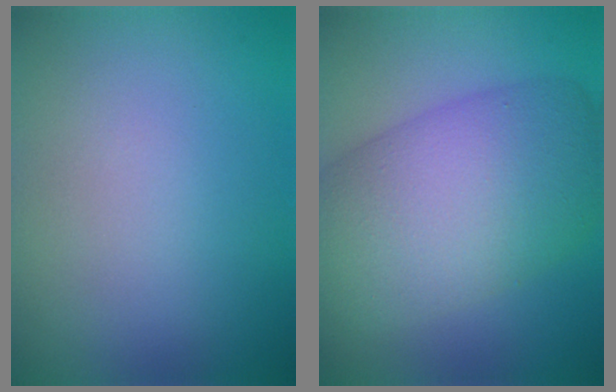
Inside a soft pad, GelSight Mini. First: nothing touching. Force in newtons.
{"total": 10.7, "press": 10.7, "slide": 0.7}